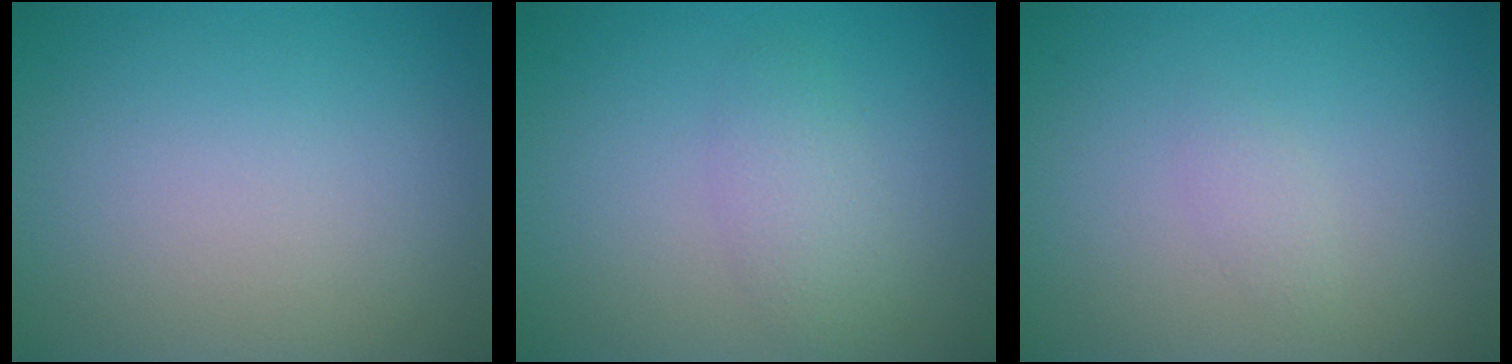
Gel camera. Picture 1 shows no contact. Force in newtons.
{"total": 2.2, "press": 2.2, "slide": 0.1}
{"total": 0.9, "press": 0.9, "slide": 0.0}